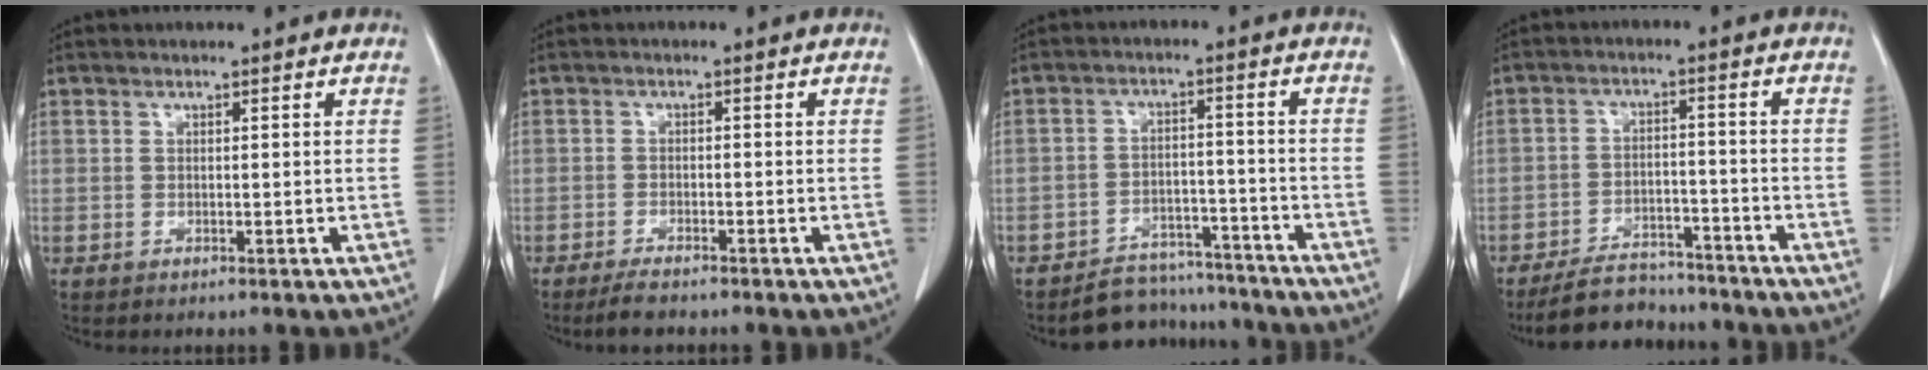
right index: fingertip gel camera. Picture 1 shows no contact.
{"total": 2.9, "force": [-2.5, 0.5, 1.4], "torque": [-0.029, -0.006, -0.041]}
{"total": 8.4, "force": [-7.8, 3.3, -0.2], "torque": [0.017, 0.027, -0.114]}
{"total": 8.9, "force": [-8.1, 3.2, 1.8], "torque": [-0.023, 0.005, -0.130]}